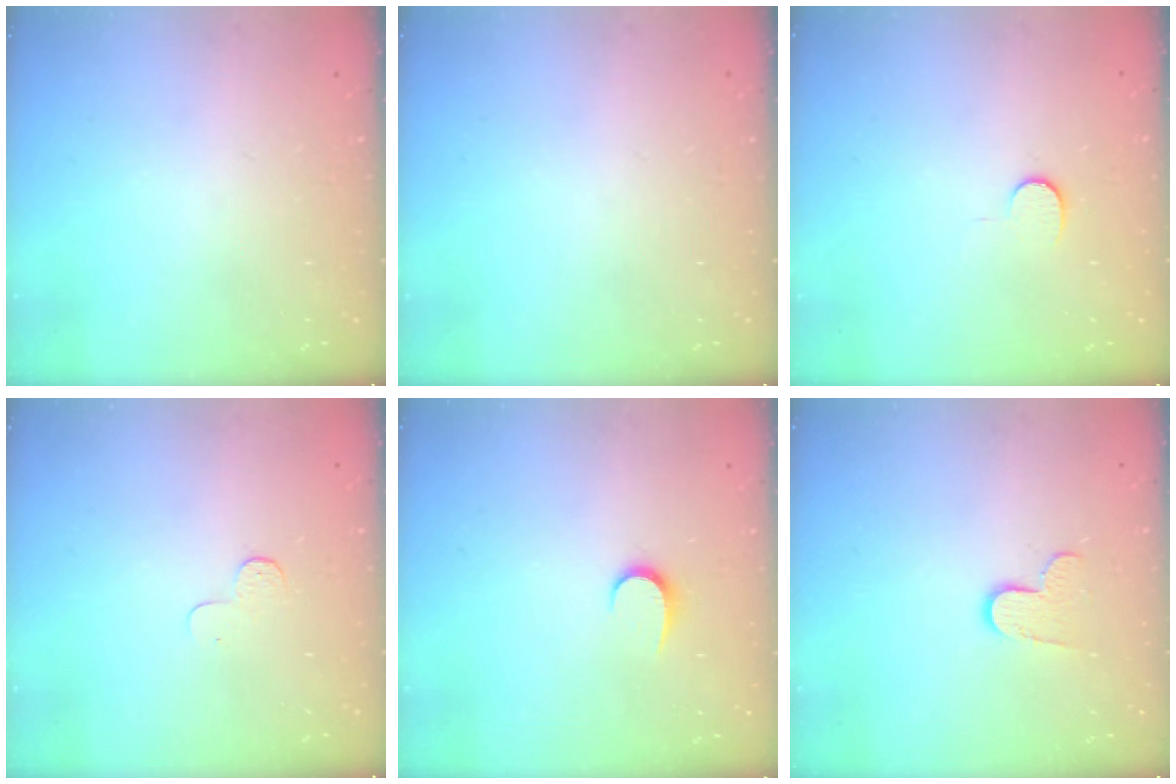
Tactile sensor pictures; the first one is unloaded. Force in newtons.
{"total": 0.0}
{"total": 6.0, "press": 6.0, "slide": 0.5}
{"total": 3.9, "press": 3.9, "slide": 0.4}
{"total": 5.7, "press": 5.7, "slide": 0.6}
{"total": 7.2, "press": 7.2, "slide": 0.4}